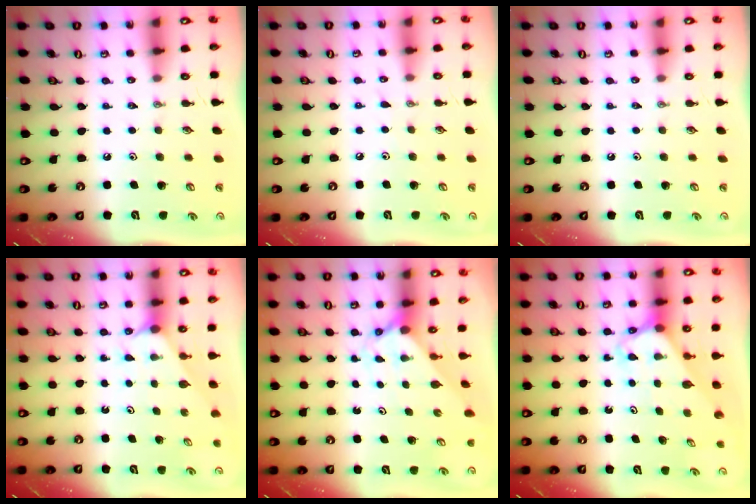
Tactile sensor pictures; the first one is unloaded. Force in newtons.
{"total": 2.3, "press": 2.3, "slide": 0.3}
{"total": 0.0}
{"total": 2.0, "press": 2.0, "slide": 0.3}
{"total": 2.0, "press": 2.0, "slide": 0.2}
{"total": 2.8, "press": 2.8, "slide": 0.2}